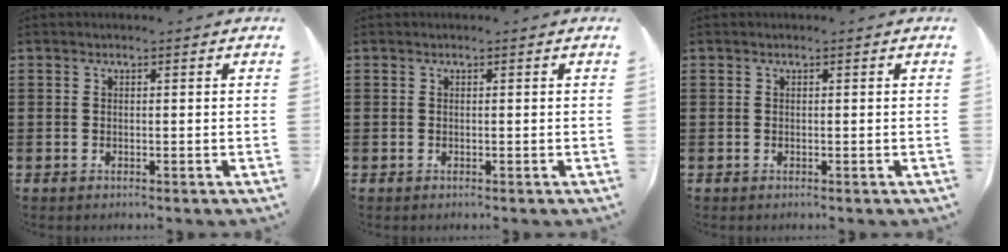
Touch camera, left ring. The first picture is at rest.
{"total": 0.0}
{"total": 0.0}